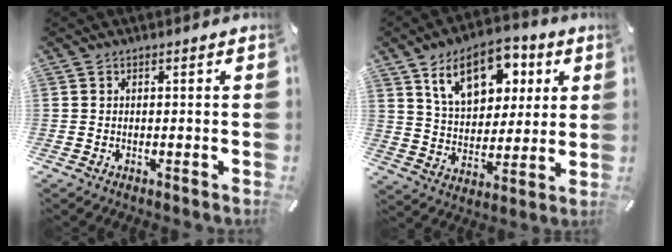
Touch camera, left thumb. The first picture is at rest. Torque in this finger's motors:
{"motor_torque": [2.42, 2.46, 1.39, -1.38, 0.19]}